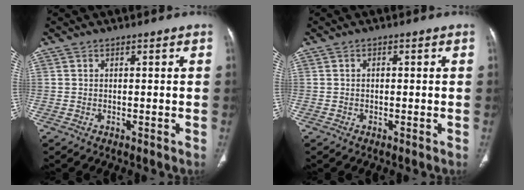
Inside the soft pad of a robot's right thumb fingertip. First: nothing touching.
{"total": 0.7, "force": [0.0, 0.5, 0.5], "torque": [-0.011, 0.002, 0.000]}